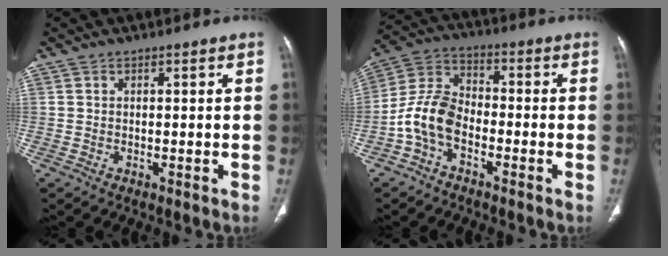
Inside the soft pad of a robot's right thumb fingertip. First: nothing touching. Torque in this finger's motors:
{"motor_torque": [1.23, 1.18, 0.90, -0.72, 0.38]}